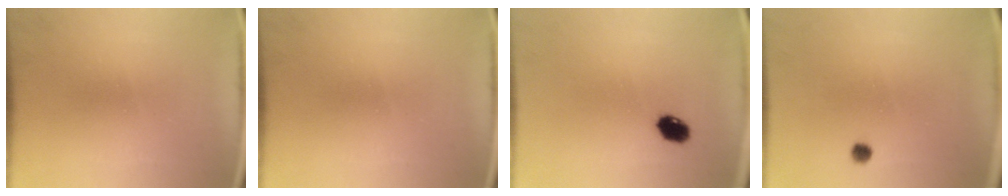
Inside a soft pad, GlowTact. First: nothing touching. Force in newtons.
{"total": 0.0}
{"total": 4.3}
{"total": 1.3}